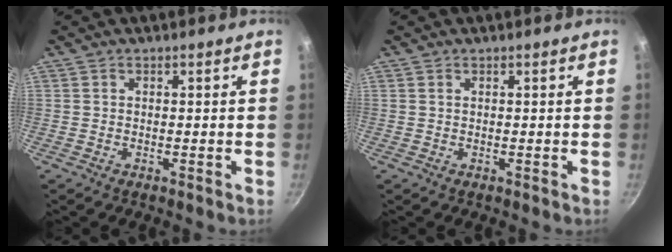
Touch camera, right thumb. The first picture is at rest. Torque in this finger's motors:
{"motor_torque": [-0.32, 0.09, -0.05, 0.49, 0.03]}